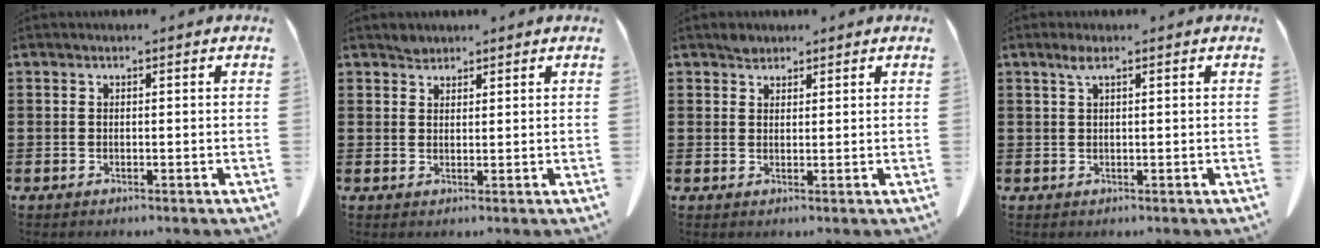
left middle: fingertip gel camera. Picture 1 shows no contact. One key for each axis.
{"total": 1.5, "fx": 1.4, "fy": 0.5, "fz": 0.0, "tx": -0.004, "ty": -0.002, "tz": 0.029}
{"total": 1.7, "fx": 1.5, "fy": 0.7, "fz": 0.1, "tx": 0.002, "ty": -0.004, "tz": 0.030}
{"total": 1.9, "fx": 0.9, "fy": 0.3, "fz": 1.6, "tx": -0.034, "ty": 0.002, "tz": 0.016}